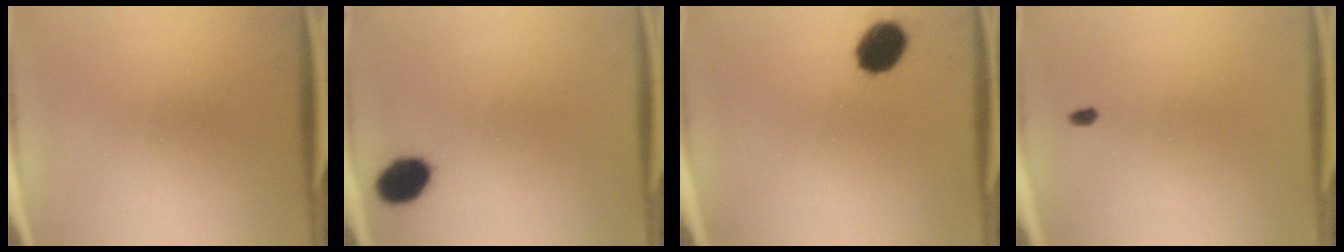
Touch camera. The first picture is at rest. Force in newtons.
{"total": 7.5}
{"total": 9.4}
{"total": 1.1}